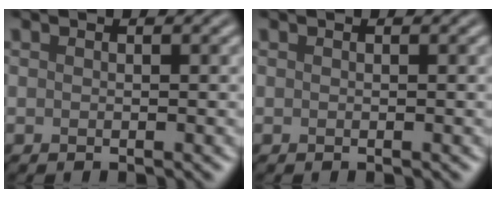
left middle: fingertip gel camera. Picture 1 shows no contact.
{"total": 0.0}